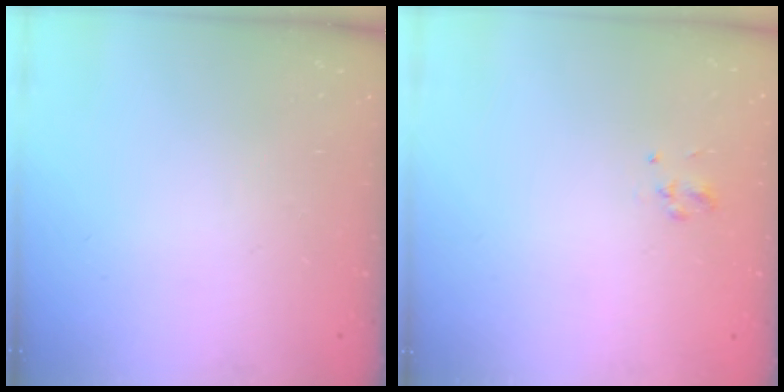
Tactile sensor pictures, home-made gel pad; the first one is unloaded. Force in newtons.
{"total": 1.4, "press": 1.3, "slide": 0.4}